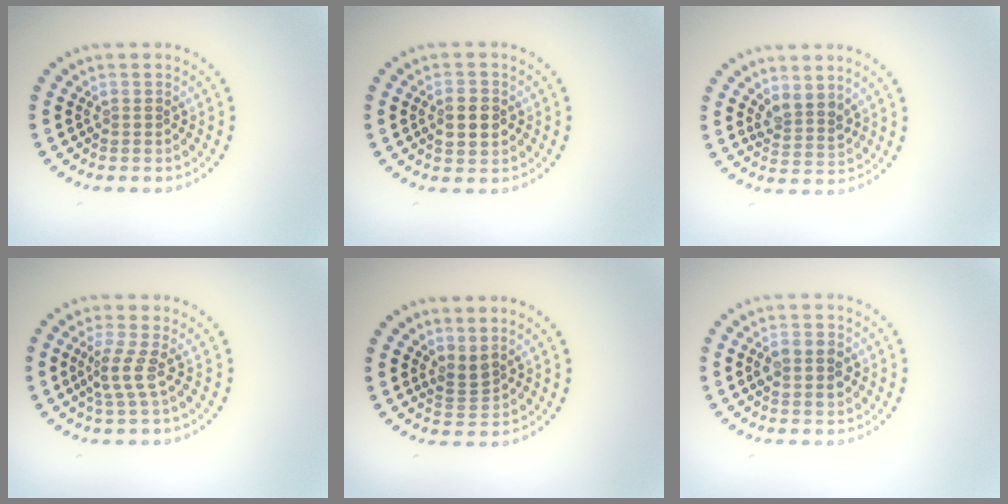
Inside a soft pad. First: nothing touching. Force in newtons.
{"total": 3.0, "press": 2.9, "slide": 0.2}
{"total": 2.4, "press": 1.9, "slide": 1.5}
{"total": 2.4, "press": 1.6, "slide": 1.7}
{"total": 1.7, "press": 1.2, "slide": 1.2}
{"total": 2.7, "press": 2.7, "slide": 0.2}